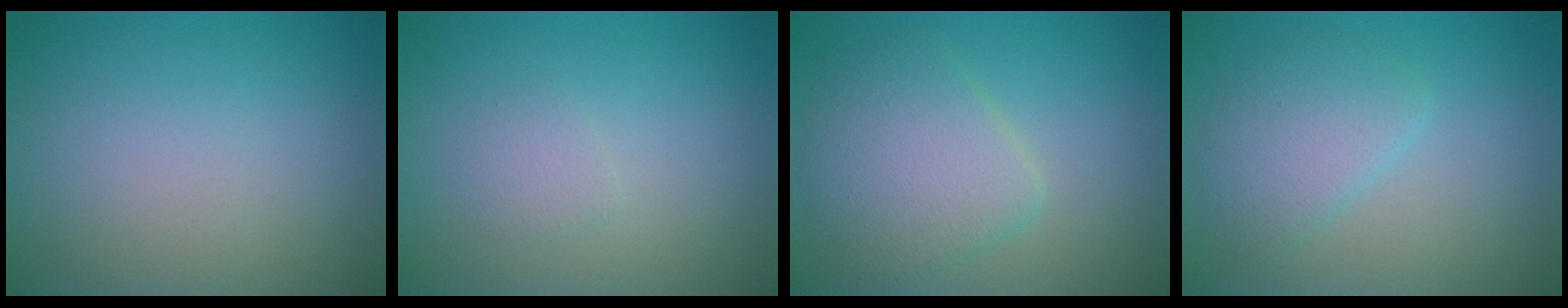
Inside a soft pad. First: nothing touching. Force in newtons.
{"total": 1.0, "press": 1.0, "slide": 0.1}
{"total": 4.8, "press": 4.8, "slide": 0.1}
{"total": 3.2, "press": 3.2, "slide": 0.1}